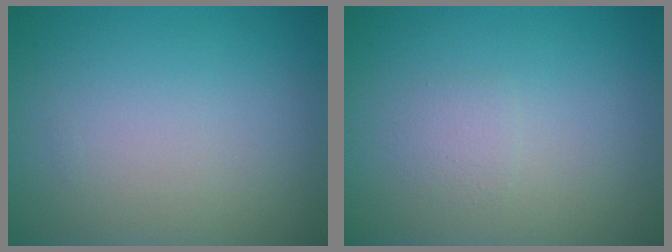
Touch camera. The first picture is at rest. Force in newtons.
{"total": 1.0, "press": 1.0, "slide": 0.1}